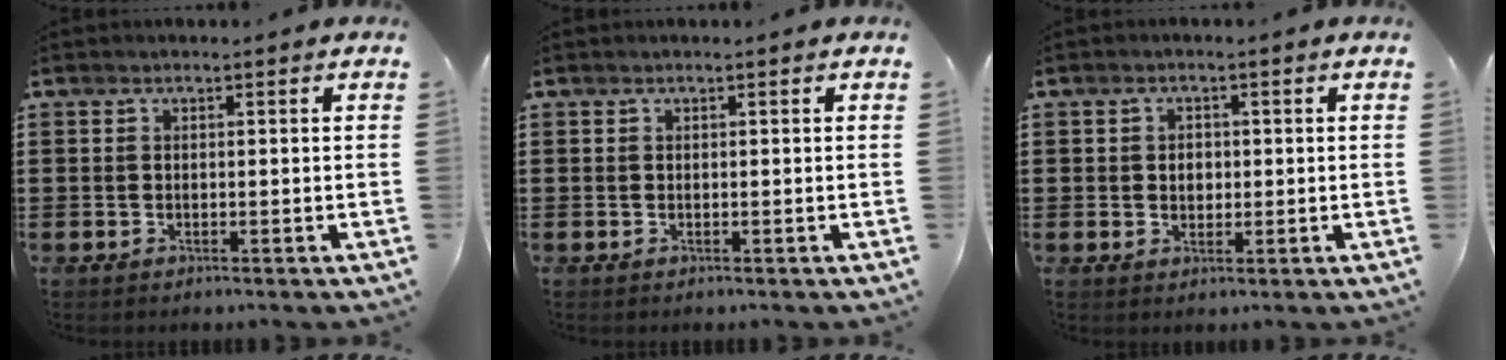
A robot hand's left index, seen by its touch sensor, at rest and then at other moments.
{"total": 0.0}
{"total": 1.9, "force": [0.2, 1.5, 1.1], "torque": [-0.019, 0.005, 0.001]}